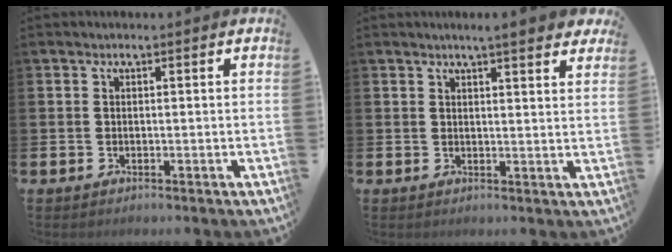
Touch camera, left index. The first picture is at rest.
{"total": 4.1, "force": [3.8, 0.1, 1.5], "torque": [-0.015, -0.022, 0.063]}